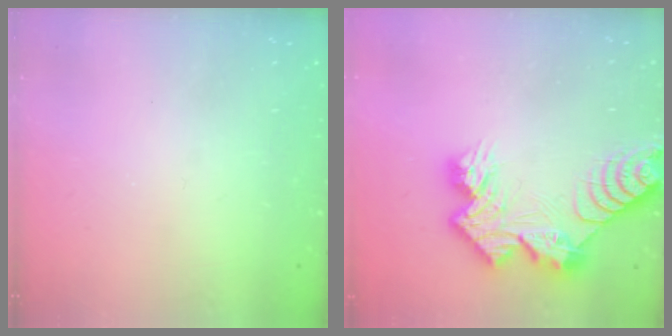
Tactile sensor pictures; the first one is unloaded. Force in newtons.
{"total": 13.4, "press": 13.4, "slide": 1.1}